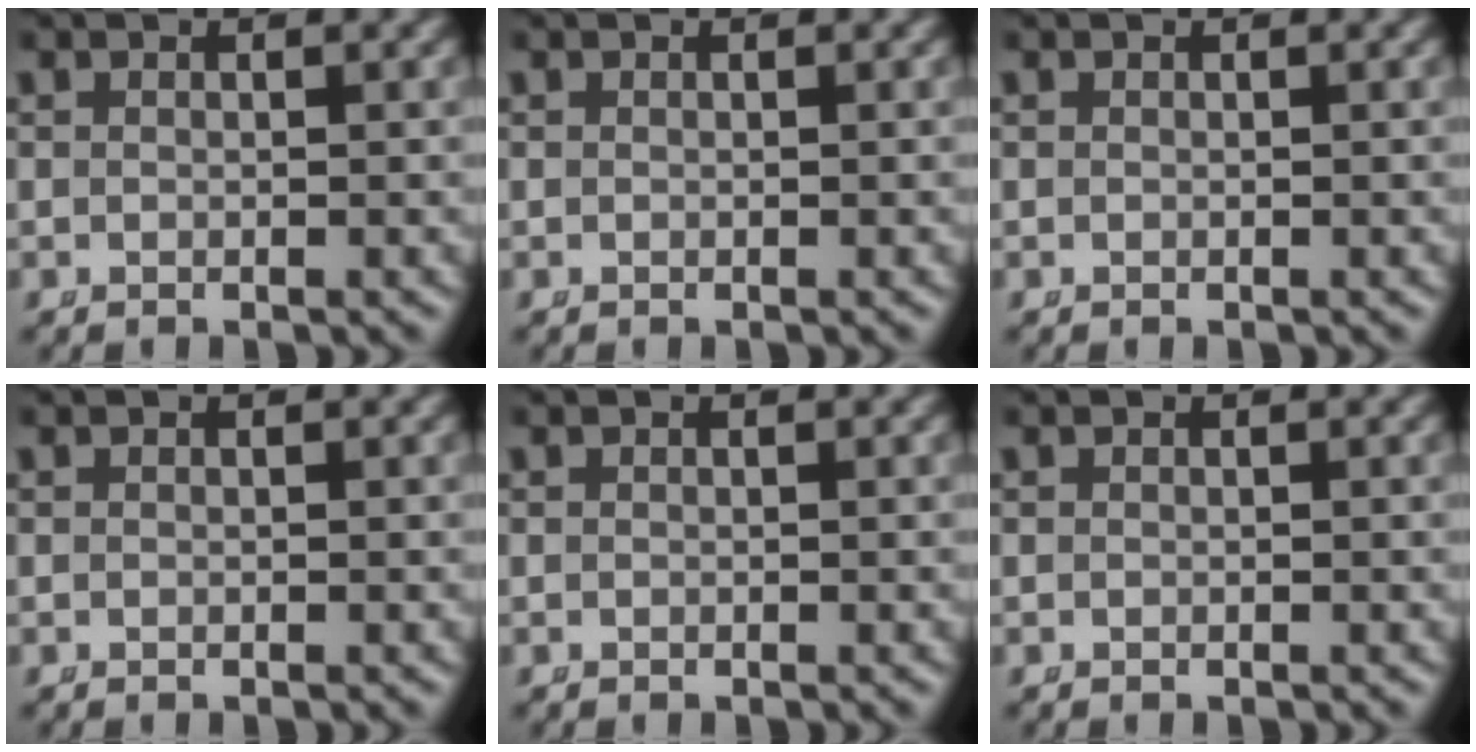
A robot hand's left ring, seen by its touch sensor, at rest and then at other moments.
{"total": 0.0}
{"total": 0.0}
{"total": 0.0}
{"total": 0.0}
{"total": 0.0}